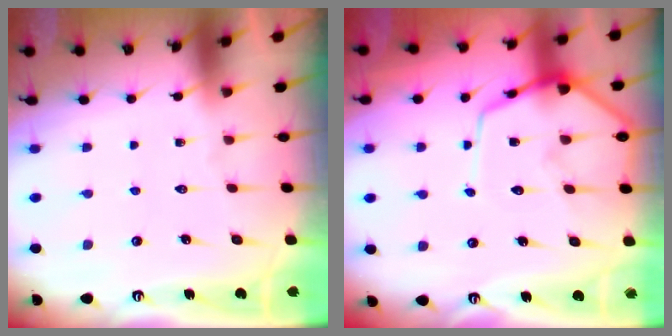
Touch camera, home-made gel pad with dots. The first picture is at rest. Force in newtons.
{"total": 10.6, "press": 10.6, "slide": 1.0}